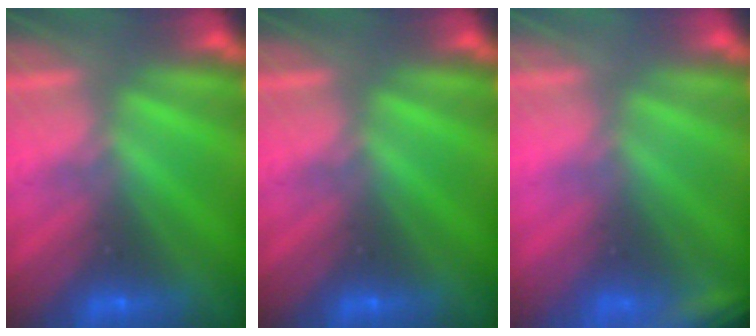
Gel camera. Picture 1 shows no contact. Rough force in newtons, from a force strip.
{"total": 0.0}
{"total": 2.3}